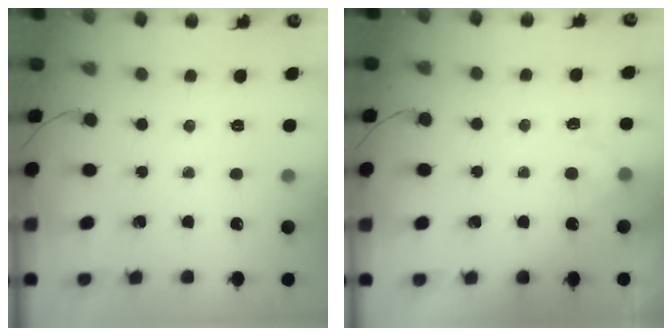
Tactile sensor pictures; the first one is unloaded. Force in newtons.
{"total": 2.7, "press": 2.3, "slide": 1.4}